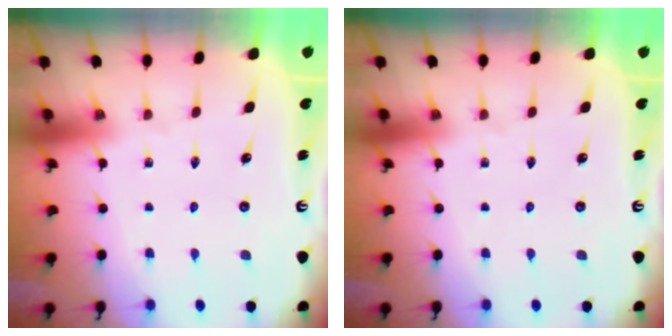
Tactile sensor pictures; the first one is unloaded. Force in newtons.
{"total": 0.0}